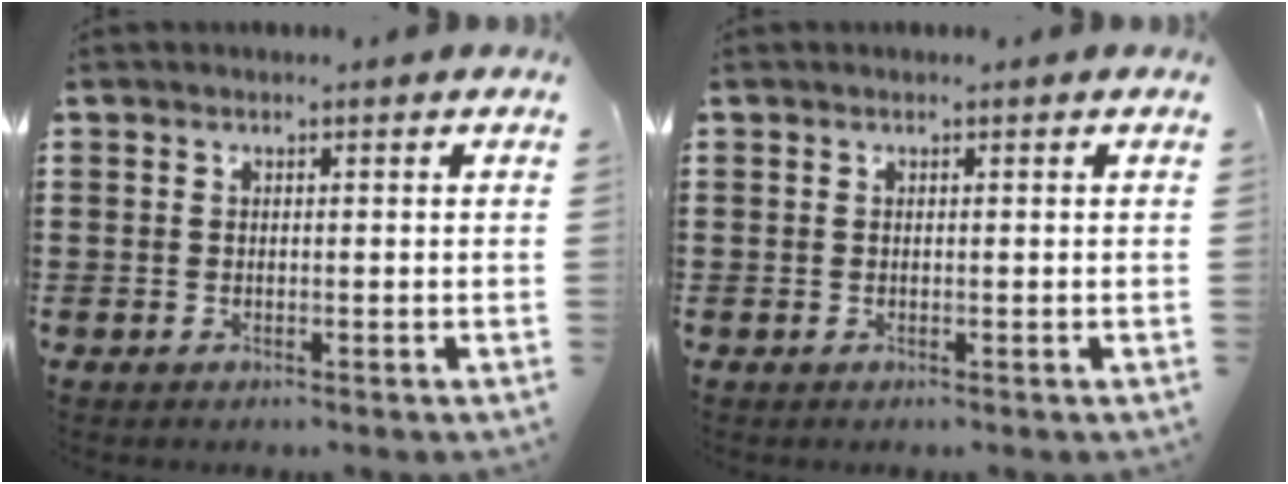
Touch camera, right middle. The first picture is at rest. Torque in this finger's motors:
{"motor_torque": [0.03, -0.02, 0.00, 0.01]}